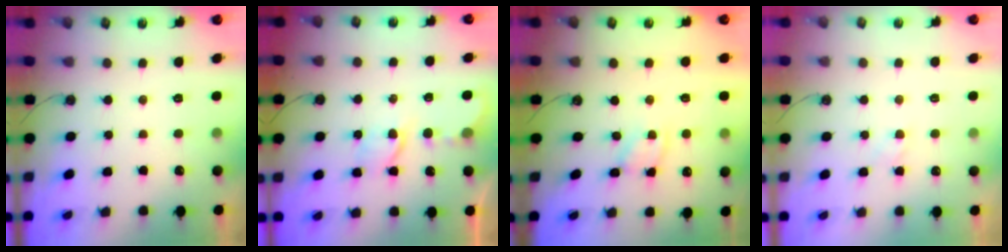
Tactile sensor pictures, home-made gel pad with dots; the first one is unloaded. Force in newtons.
{"total": 3.8, "press": 3.8, "slide": 0.5}
{"total": 2.5, "press": 2.5, "slide": 0.1}
{"total": 2.9, "press": 2.8, "slide": 0.4}